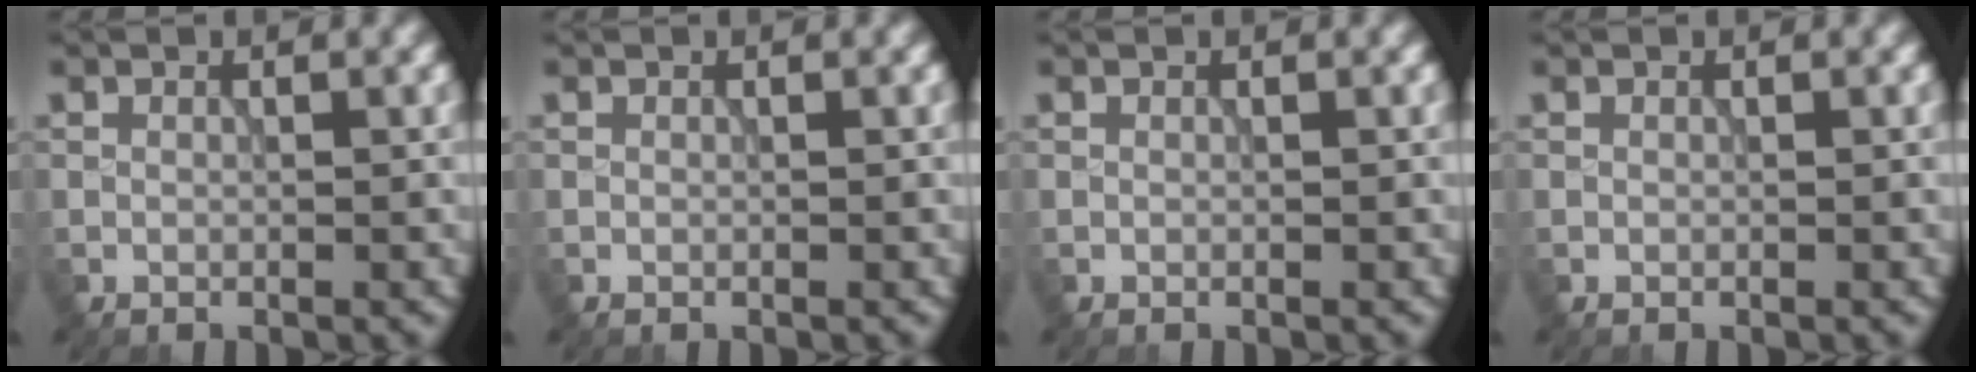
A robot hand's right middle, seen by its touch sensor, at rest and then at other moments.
{"total": 0.0}
{"total": 0.0}
{"total": 0.0}